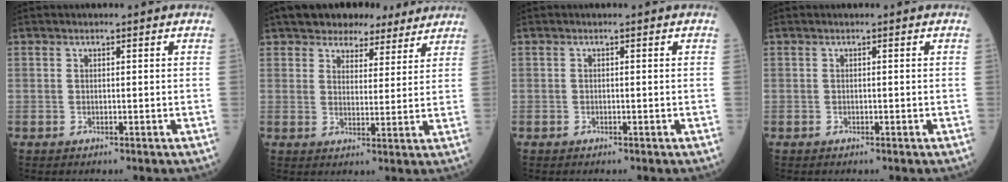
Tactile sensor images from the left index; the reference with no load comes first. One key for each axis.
{"total": 8.8, "fx": 7.4, "fy": 4.1, "fz": 2.6, "tx": -0.024, "ty": 0.017, "tz": 0.097}
{"total": 0.0}
{"total": 0.0}